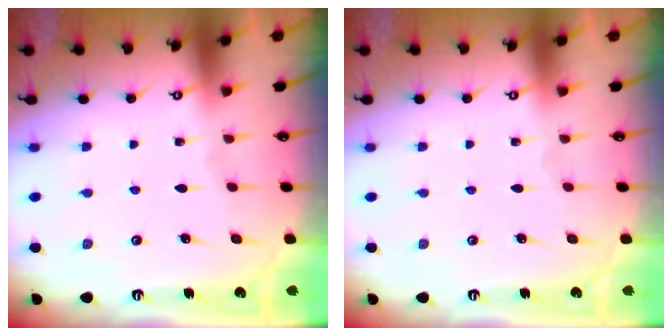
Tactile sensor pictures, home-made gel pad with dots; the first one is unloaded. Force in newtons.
{"total": 0.0}